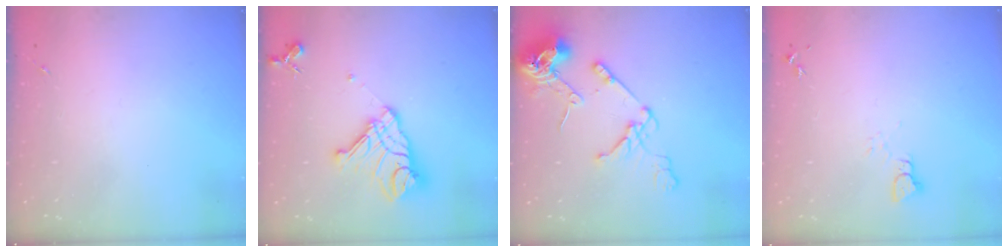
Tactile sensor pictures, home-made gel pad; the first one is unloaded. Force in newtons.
{"total": 15.8, "press": 15.7, "slide": 1.7}
{"total": 15.7, "press": 15.6, "slide": 2.0}
{"total": 2.2, "press": 2.2, "slide": 0.2}